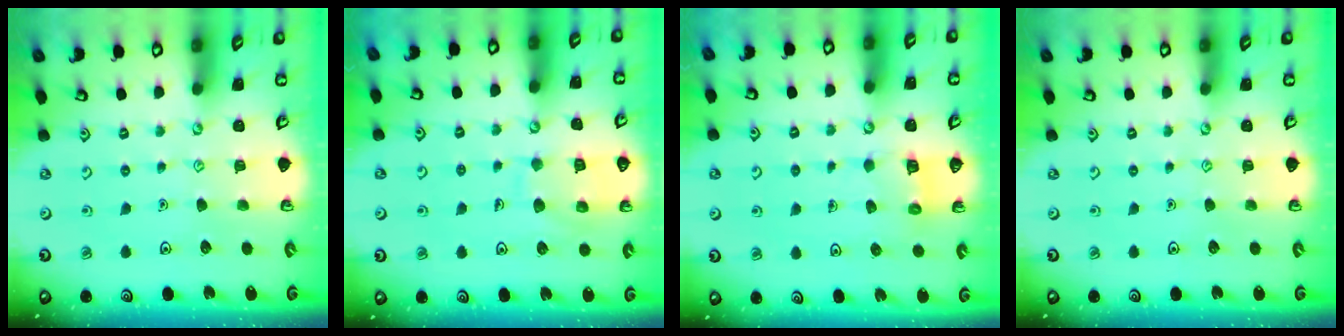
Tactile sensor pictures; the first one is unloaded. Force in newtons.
{"total": 9.1, "press": 9.0, "slide": 0.9}
{"total": 2.8, "press": 2.8, "slide": 0.2}
{"total": 0.0}